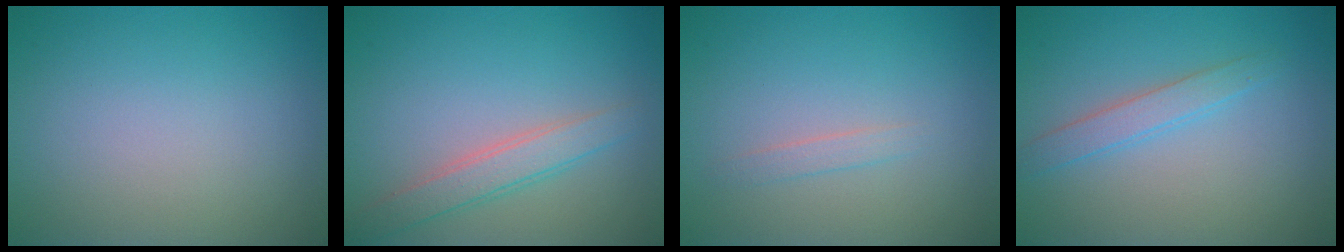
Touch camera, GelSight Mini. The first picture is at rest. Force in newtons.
{"total": 2.8, "press": 2.8, "slide": 0.1}
{"total": 0.9, "press": 0.9, "slide": 0.1}
{"total": 2.0, "press": 2.0, "slide": 0.0}